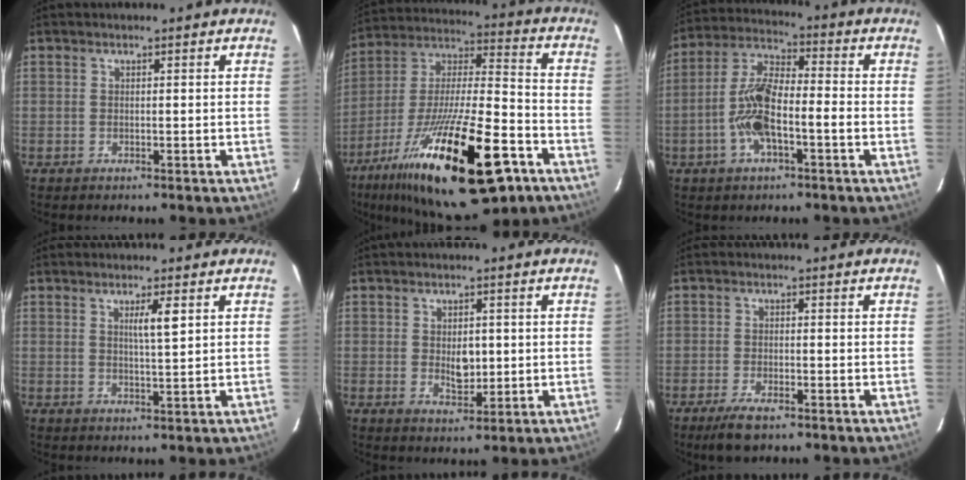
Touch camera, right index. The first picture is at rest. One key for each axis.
{"total": 27.2, "fx": -14.3, "fy": 5.8, "fz": 22.3, "tx": -0.385, "ty": -0.032, "tz": -0.238}
{"total": 10.3, "fx": -3.0, "fy": 2.9, "fz": 9.4, "tx": -0.200, "ty": 0.017, "tz": -0.059}
{"total": 3.2, "fx": 1.3, "fy": -0.1, "fz": 2.9, "tx": -0.053, "ty": -0.002, "tz": 0.021}
{"total": 3.9, "fx": 0.0, "fy": 2.0, "fz": 3.3, "tx": -0.053, "ty": -0.005, "tz": 0.007}
{"total": 4.3, "fx": -3.1, "fy": 1.1, "fz": 2.9, "tx": -0.062, "ty": -0.006, "tz": -0.052}